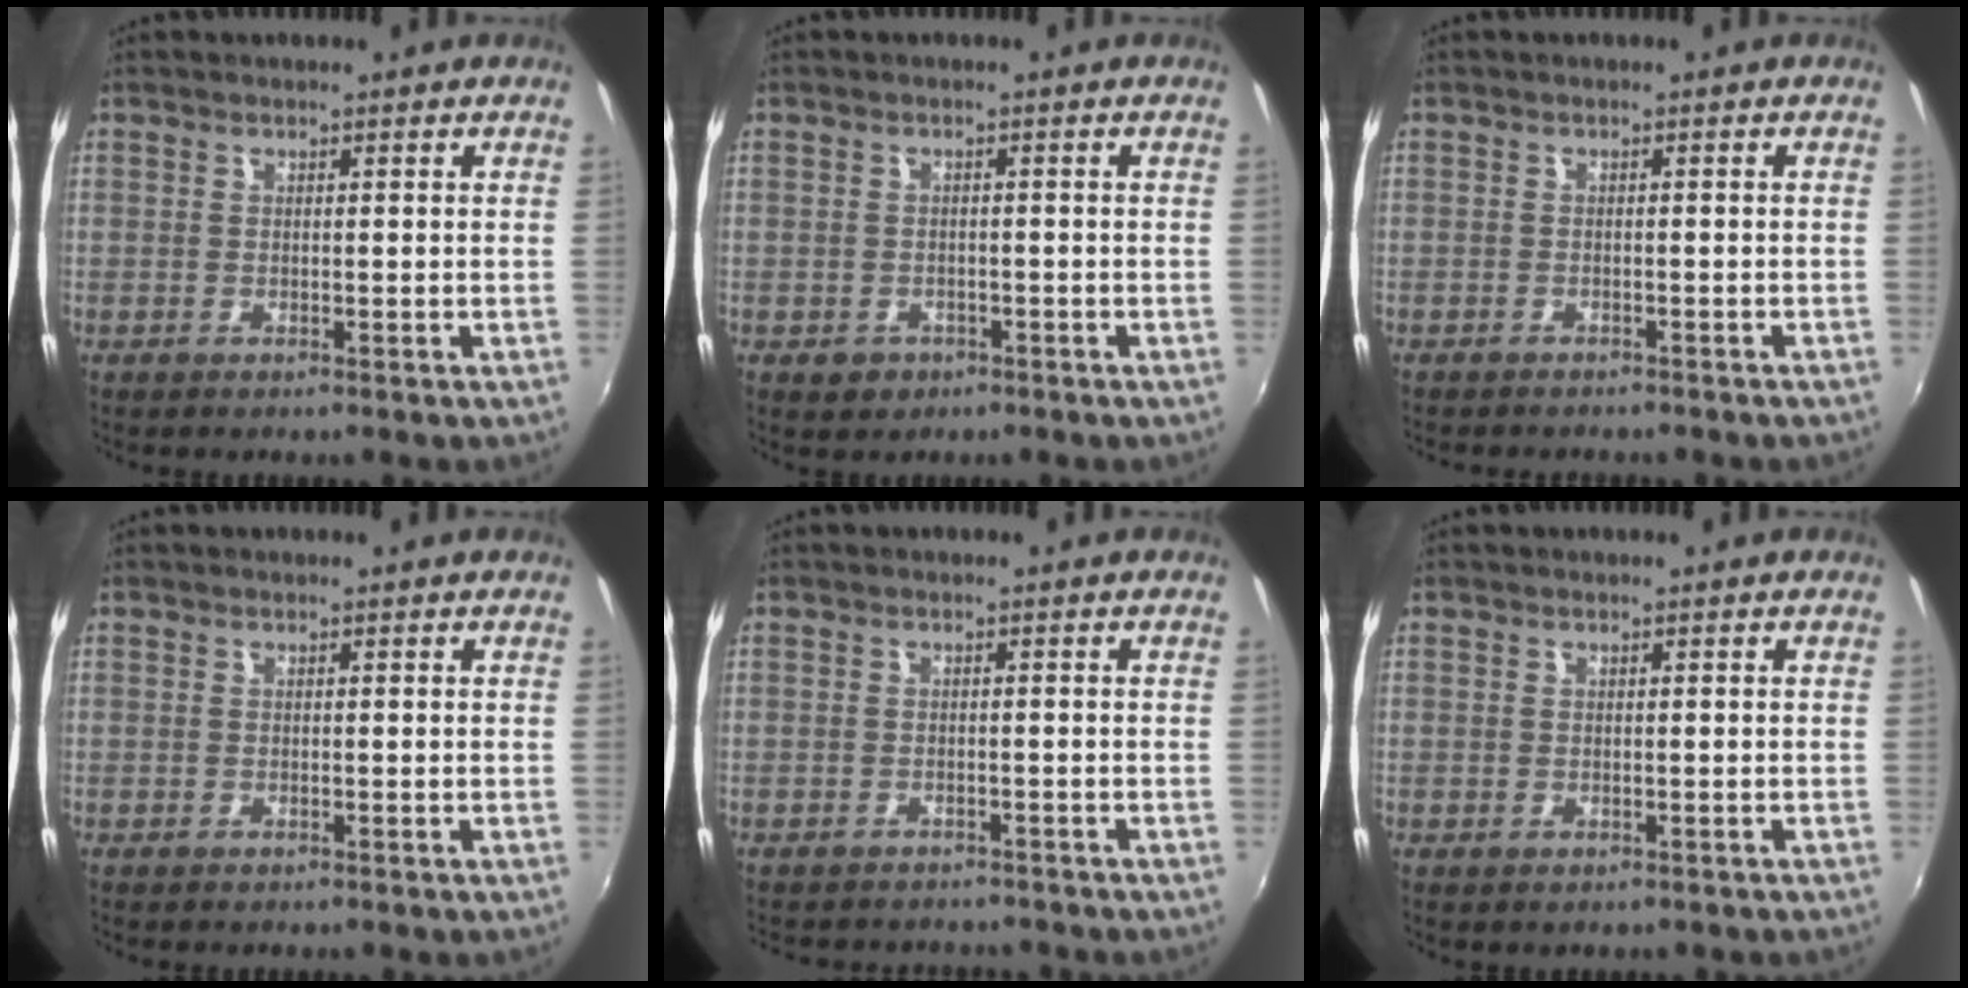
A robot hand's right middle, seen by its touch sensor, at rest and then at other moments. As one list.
[{"total": 2.8, "force": [-1.3, 2.3, 0.9], "torque": [-0.023, -0.001, -0.016]}, {"total": 3.5, "force": [-3.2, 0.8, 1.2], "torque": [-0.030, -0.011, -0.046]}, {"total": 0.7, "force": [-0.6, 0.2, 0.2], "torque": [-0.007, -0.001, -0.009]}, {"total": 6.8, "force": [-6.2, 2.0, 1.9], "torque": [-0.050, -0.019, -0.088]}, {"total": 0.8, "force": [-0.5, 0.5, 0.4], "torque": [-0.007, -0.001, -0.005]}]